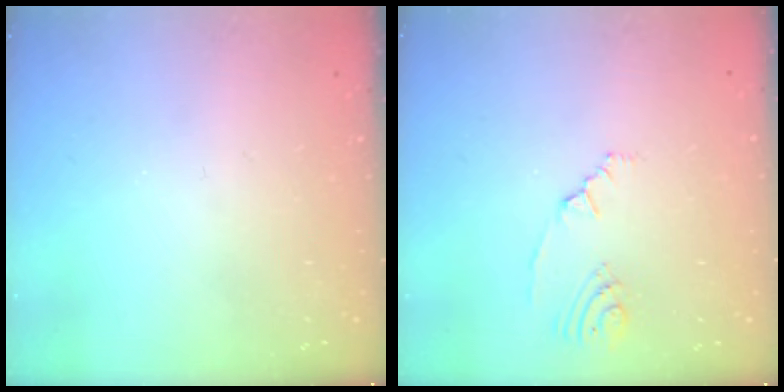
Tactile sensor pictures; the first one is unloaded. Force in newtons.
{"total": 2.8, "press": 2.0, "slide": 2.0}